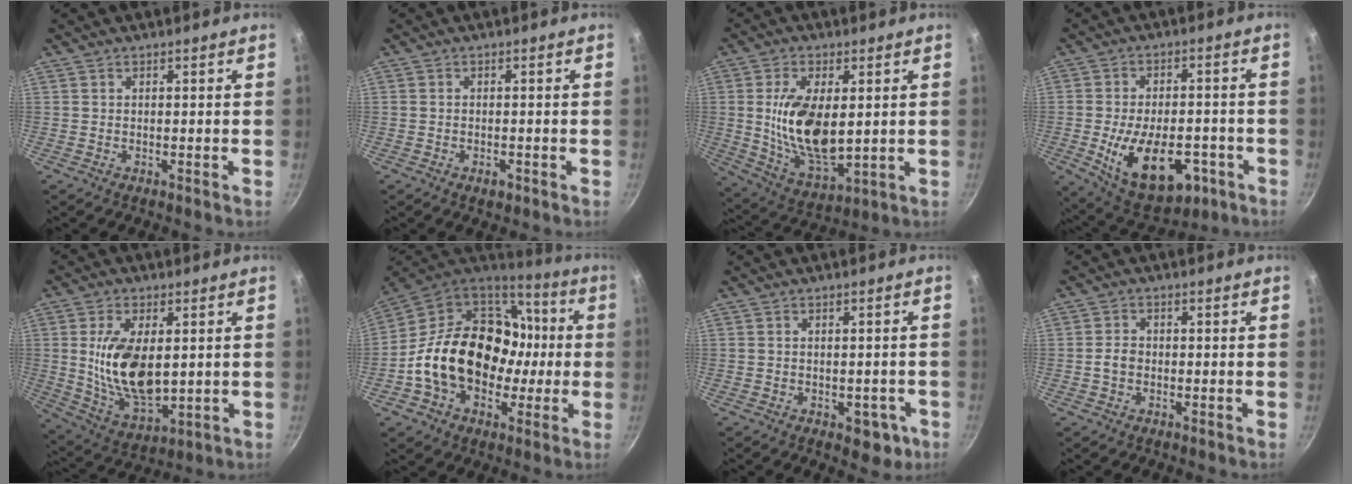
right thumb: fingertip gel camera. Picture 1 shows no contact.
{"total": 1.8, "force": [-0.9, 1.0, 1.1], "torque": [-0.015, 0.006, -0.015]}
{"total": 15.4, "force": [1.6, 7.9, 13.1], "torque": [-0.231, -0.017, 0.042]}
{"total": 17.7, "force": [-5.6, 10.0, 13.5], "torque": [-0.192, 0.010, -0.071]}
{"total": 15.2, "force": [1.7, 8.2, 12.7], "torque": [-0.220, -0.020, 0.045]}
{"total": 26.0, "force": [-1.6, 19.6, 17.1], "torque": [-0.276, 0.056, -0.014]}
{"total": 5.3, "force": [-2.0, 3.3, 3.6], "torque": [-0.020, 0.015, -0.014]}
{"total": 2.7, "force": [-0.5, 2.1, 1.6], "torque": [-0.024, 0.012, -0.012]}